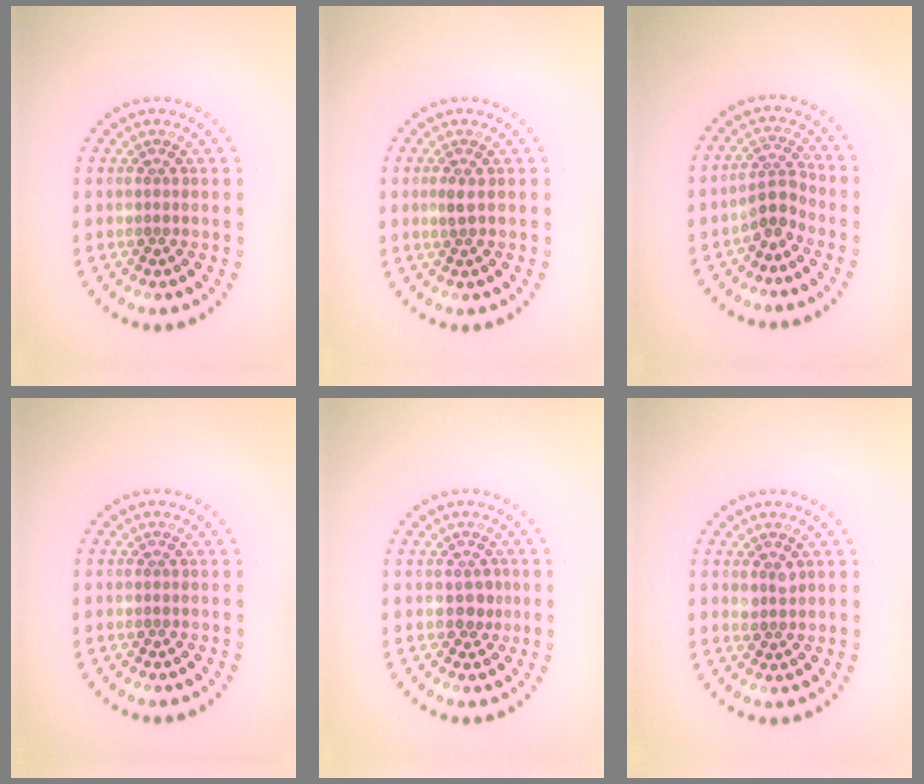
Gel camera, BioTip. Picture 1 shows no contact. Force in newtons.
{"total": 0.9, "press": 0.9, "slide": 0.3}
{"total": 2.5, "press": 1.7, "slide": 1.8}
{"total": 0.0}
{"total": 1.3, "press": 1.2, "slide": 0.6}
{"total": 1.0, "press": 0.9, "slide": 0.3}